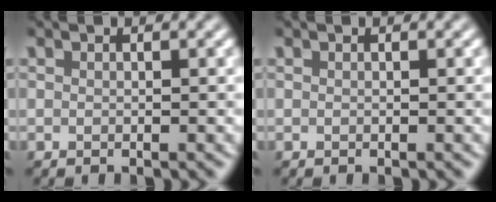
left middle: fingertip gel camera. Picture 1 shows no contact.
{"total": 0.0}